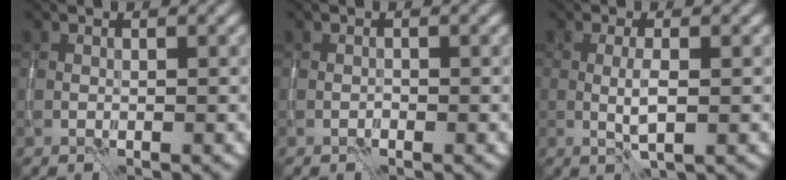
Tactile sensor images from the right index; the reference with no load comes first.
{"total": 0.6, "force": [-0.5, 0.4, 0.1], "torque": [-0.004, -0.002, -0.008]}
{"total": 1.9, "force": [-0.2, 0.3, 1.8], "torque": [-0.038, -0.002, -0.001]}